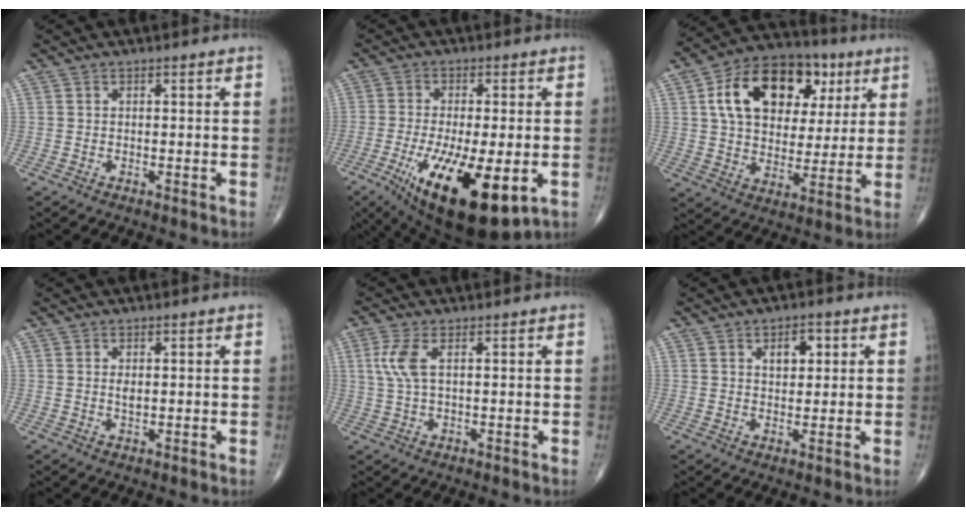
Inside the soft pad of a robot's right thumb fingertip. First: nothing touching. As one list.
[{"total": 18.5, "force": [-6.4, 6.4, 16.2], "torque": [-0.274, -0.026, -0.087]}, {"total": 20.1, "force": [6.6, 13.1, 13.7], "torque": [-0.193, 0.003, 0.103]}, {"total": 1.7, "force": [0.4, 0.7, 1.5], "torque": [-0.027, -0.003, 0.009]}, {"total": 4.7, "force": [1.3, 1.5, 4.2], "torque": [-0.117, 0.008, 0.030]}, {"total": 4.3, "force": [1.6, 2.5, 3.1], "torque": [-0.028, -0.005, 0.021]}]